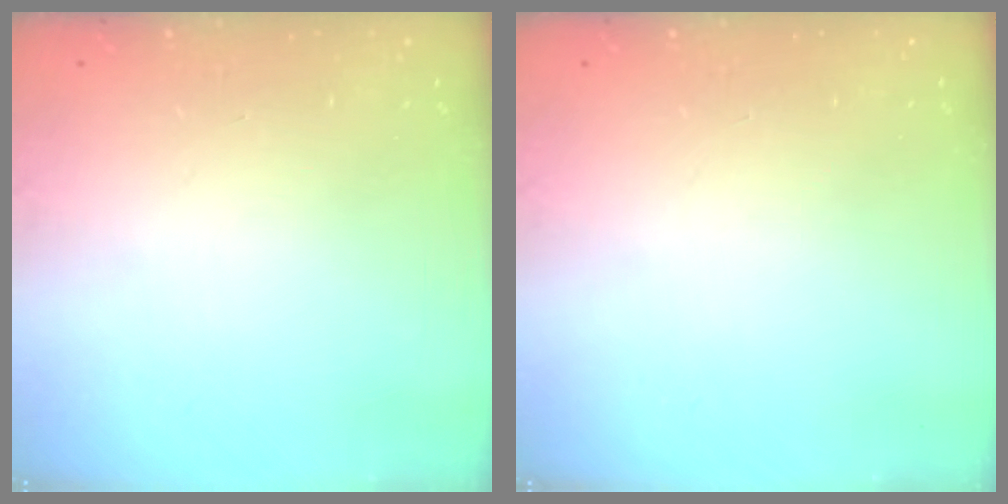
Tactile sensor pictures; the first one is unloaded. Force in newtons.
{"total": 0.0}